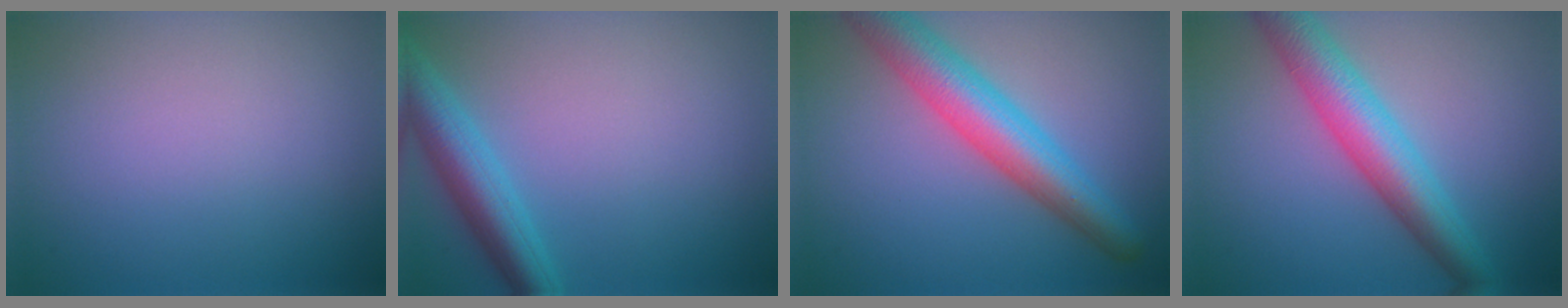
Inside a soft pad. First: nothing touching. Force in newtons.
{"total": 4.8, "press": 4.8, "slide": 0.2}
{"total": 6.9, "press": 6.9, "slide": 0.1}
{"total": 6.4, "press": 6.3, "slide": 0.1}